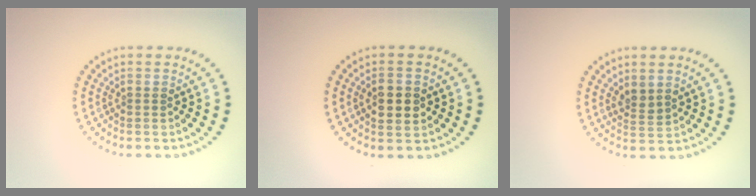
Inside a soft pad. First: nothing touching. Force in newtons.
{"total": 2.7, "press": 2.7, "slide": 0.3}
{"total": 1.6, "press": 1.4, "slide": 0.8}